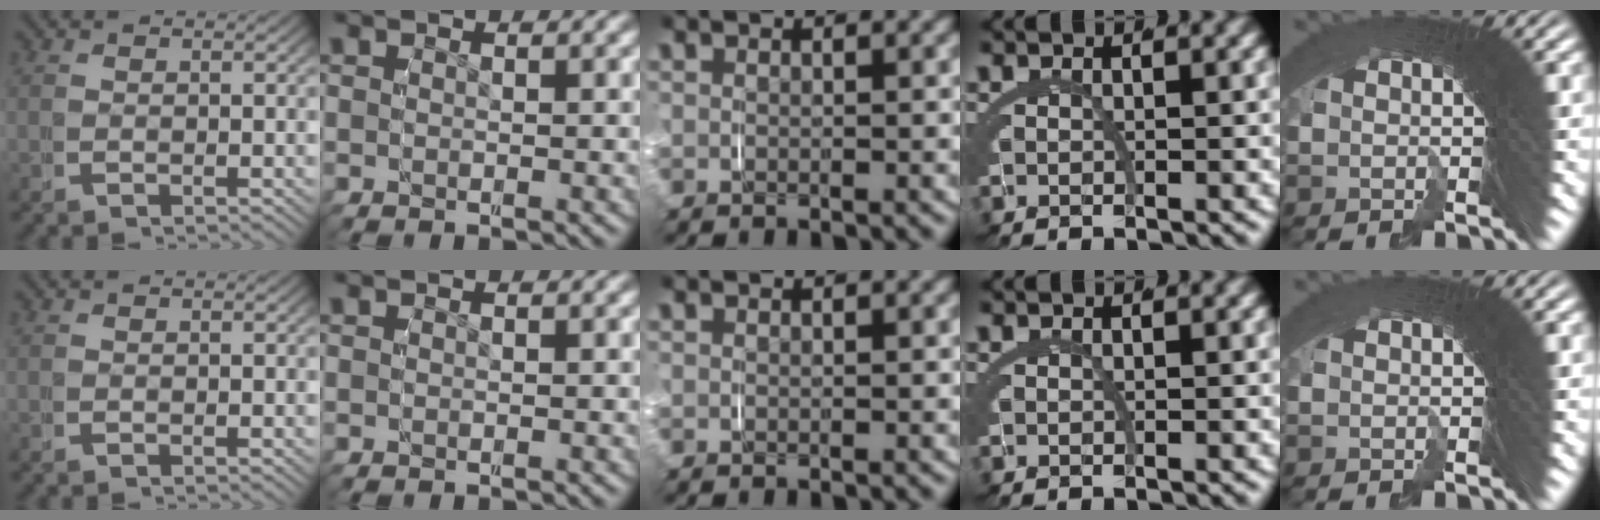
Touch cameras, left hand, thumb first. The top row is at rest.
{}